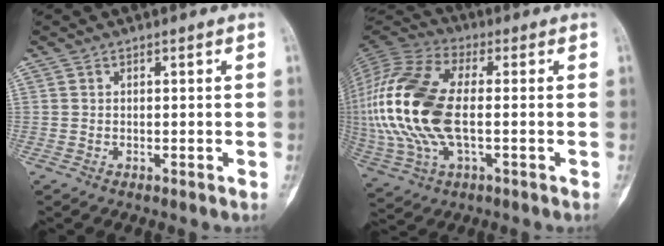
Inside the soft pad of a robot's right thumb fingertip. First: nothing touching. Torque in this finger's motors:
{"motor_torque": [2.62, 2.39, 1.39, -1.39, 0.68]}